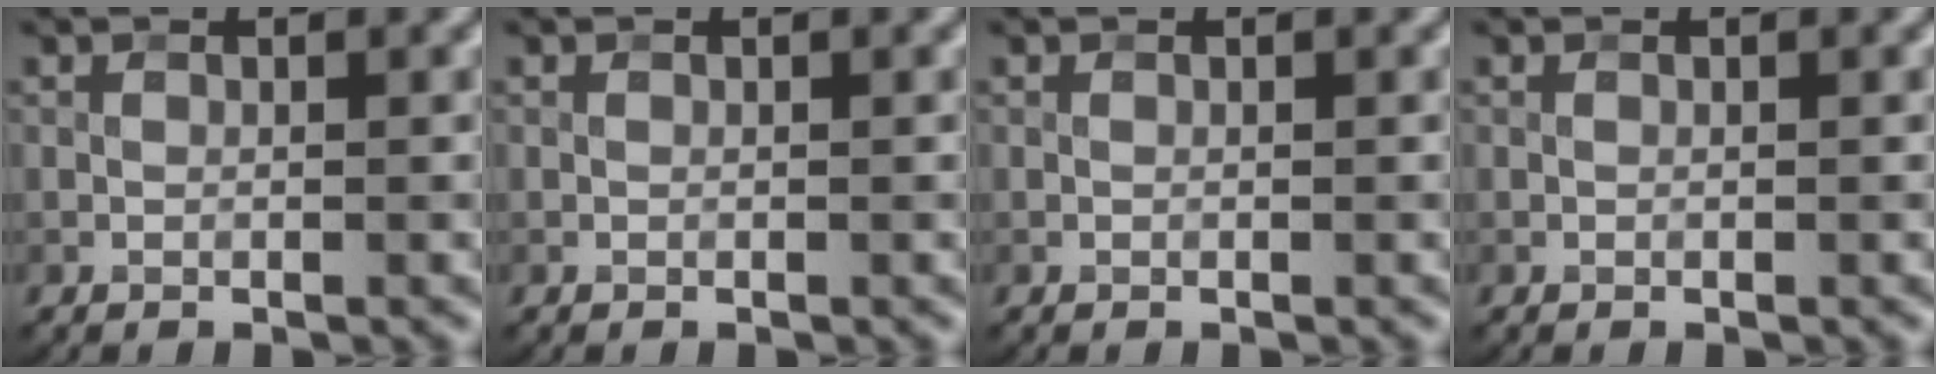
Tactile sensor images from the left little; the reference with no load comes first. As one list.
[{"total": 0.0}, {"total": 0.0}, {"total": 0.0}]